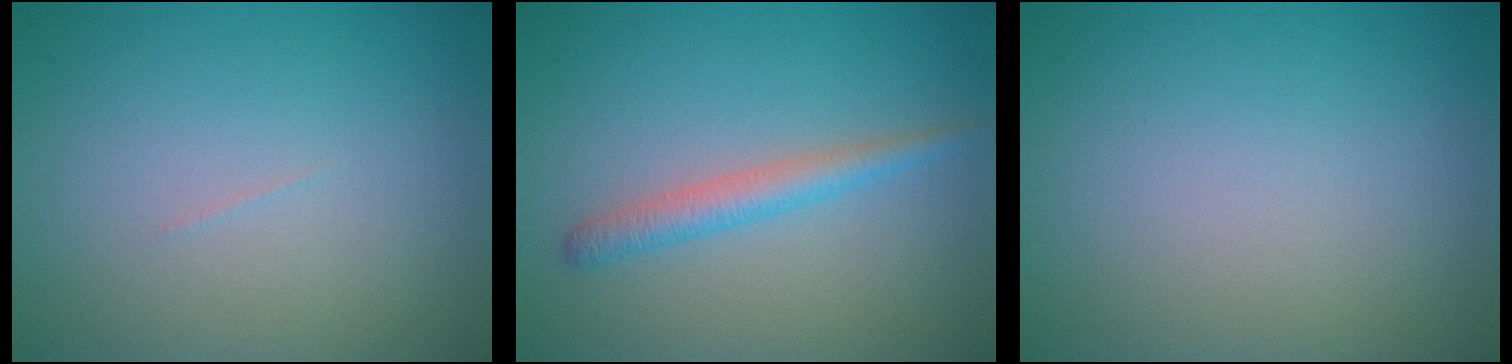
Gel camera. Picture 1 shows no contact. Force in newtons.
{"total": 2.2, "press": 2.2, "slide": 0.1}
{"total": 0.0}